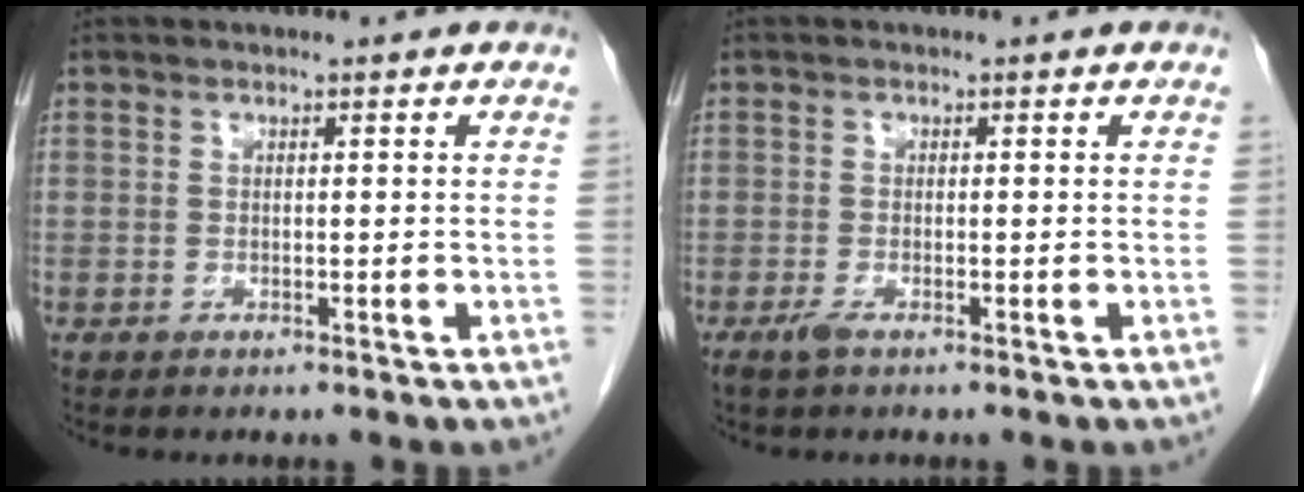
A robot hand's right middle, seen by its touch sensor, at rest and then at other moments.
{"total": 1.3, "force": [-0.9, 0.2, 1.0], "torque": [-0.025, -0.004, -0.018]}